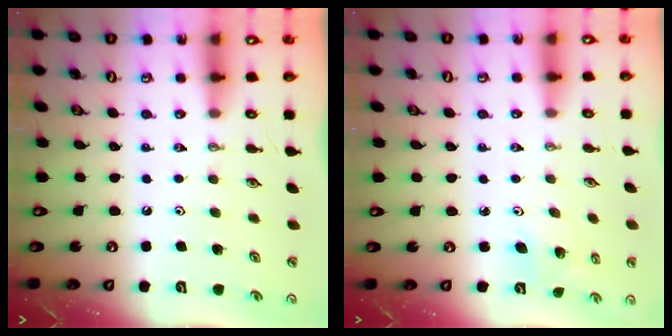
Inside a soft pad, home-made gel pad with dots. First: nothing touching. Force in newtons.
{"total": 3.1, "press": 3.1, "slide": 0.2}